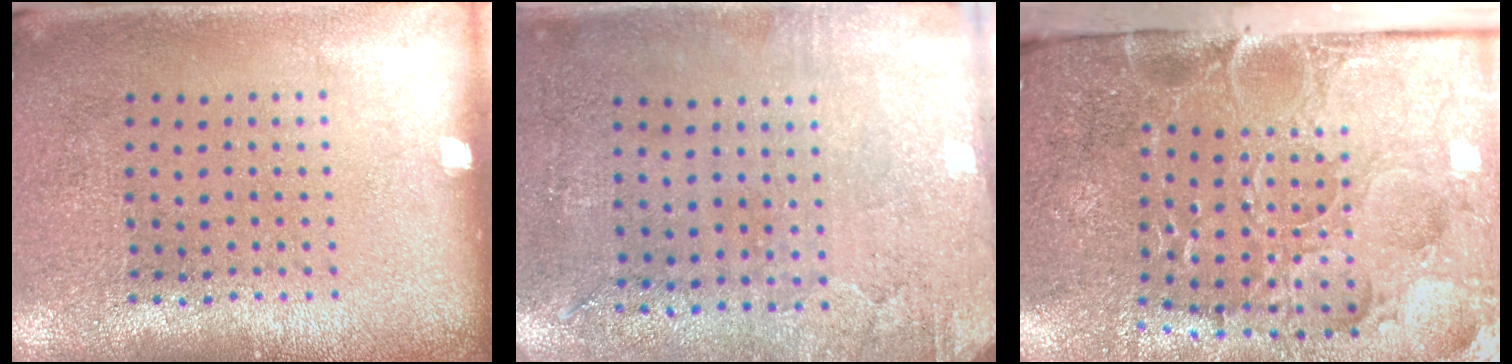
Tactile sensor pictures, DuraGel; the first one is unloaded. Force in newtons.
{"total": 2.9, "press": 2.4, "slide": 1.7}
{"total": 5.4, "press": 4.1, "slide": 3.5}